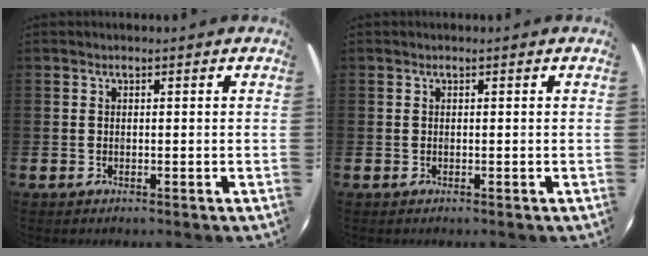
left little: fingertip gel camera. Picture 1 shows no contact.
{"total": 0.0}